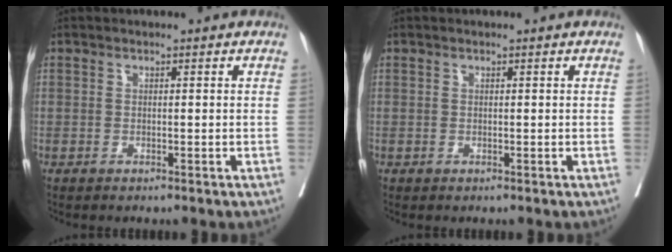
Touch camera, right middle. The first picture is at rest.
{"total": 0.0}